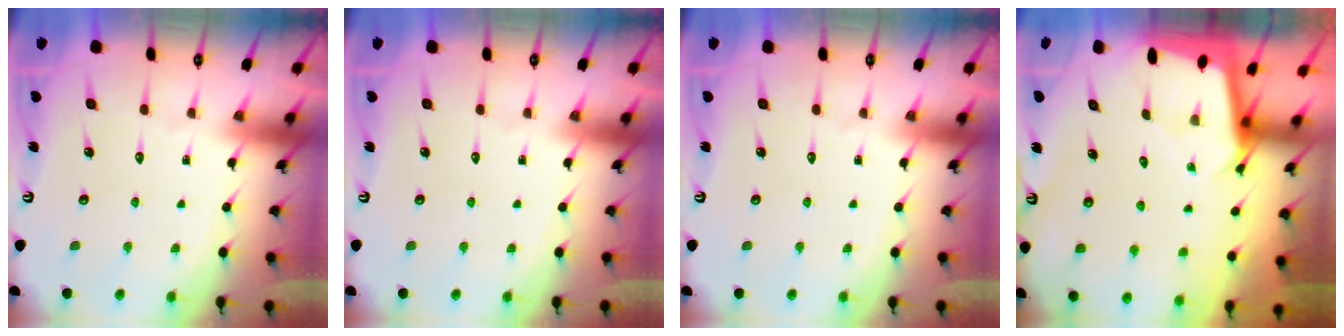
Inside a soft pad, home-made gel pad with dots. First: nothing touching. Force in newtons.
{"total": 0.0}
{"total": 0.0}
{"total": 2.4, "press": 2.4, "slide": 0.2}